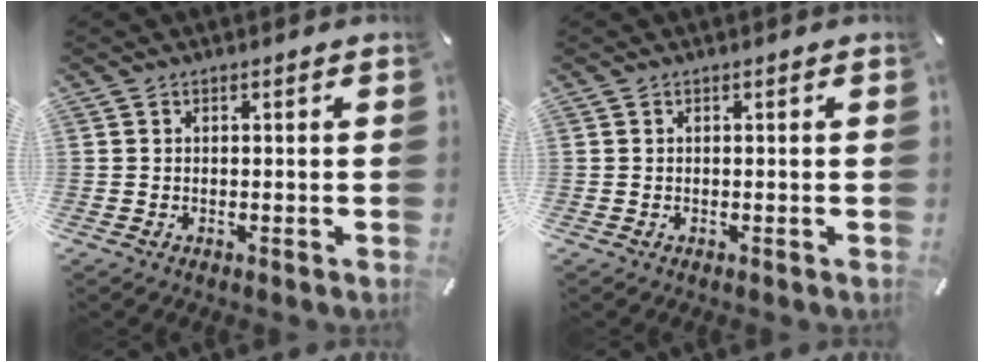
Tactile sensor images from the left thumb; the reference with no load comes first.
{"total": 0.0}